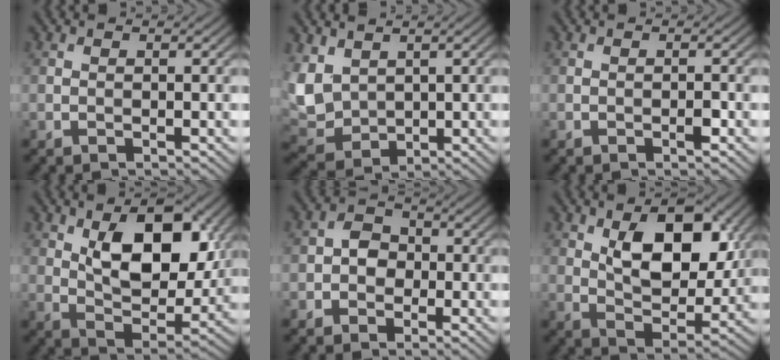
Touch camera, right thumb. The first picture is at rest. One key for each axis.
{"total": 7.2, "fx": 2.5, "fy": 5.2, "fz": 4.3, "tx": -0.140, "ty": -0.004, "tz": 0.054}
{"total": 0.9, "fx": -0.5, "fy": 0.2, "fz": 0.7, "tx": -0.010, "ty": 0.002, "tz": -0.008}
{"total": 12.3, "fx": 4.1, "fy": 6.6, "fz": 9.6, "tx": -0.155, "ty": -0.011, "tz": 0.072}
{"total": 3.0, "fx": -0.7, "fy": 2.6, "fz": 1.5, "tx": -0.016, "ty": 0.003, "tz": -0.025}
{"total": 11.2, "fx": 3.8, "fy": 6.0, "fz": 8.7, "tx": -0.141, "ty": -0.007, "tz": 0.065}